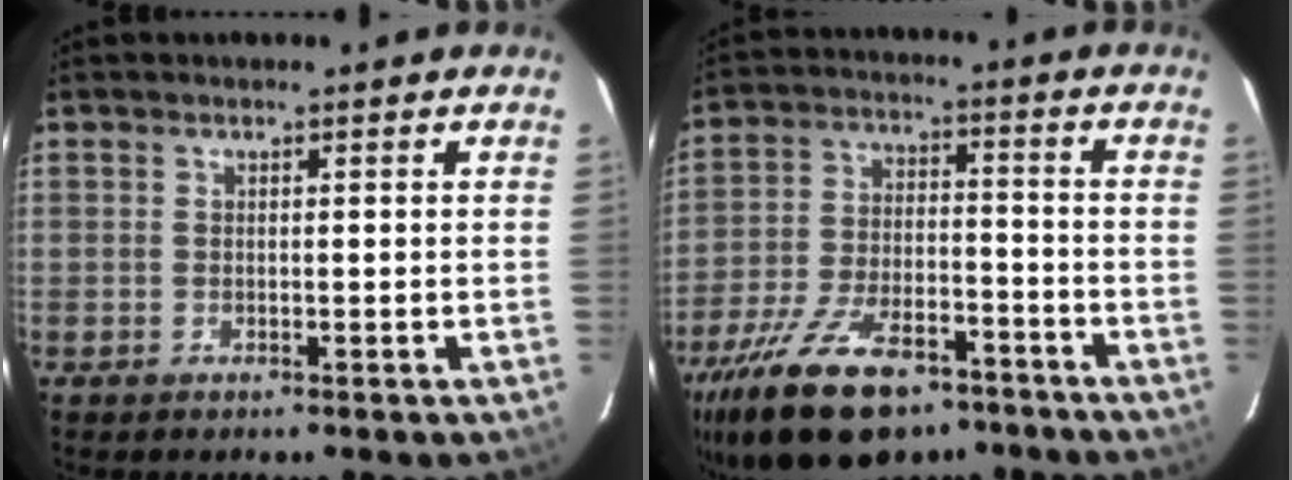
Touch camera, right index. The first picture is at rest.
{"total": 21.0, "force": [-14.5, 9.5, 11.9], "torque": [-0.247, -0.024, -0.236]}